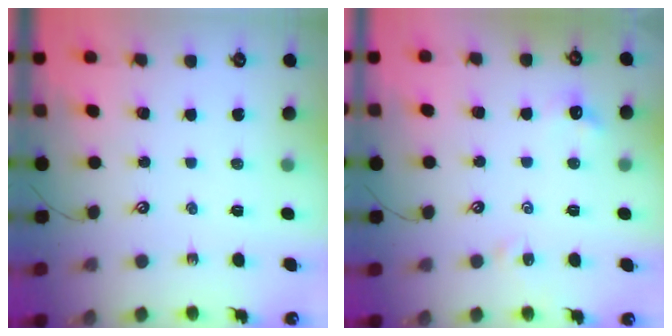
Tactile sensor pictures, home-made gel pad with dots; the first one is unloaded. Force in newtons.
{"total": 2.3, "press": 2.2, "slide": 0.6}